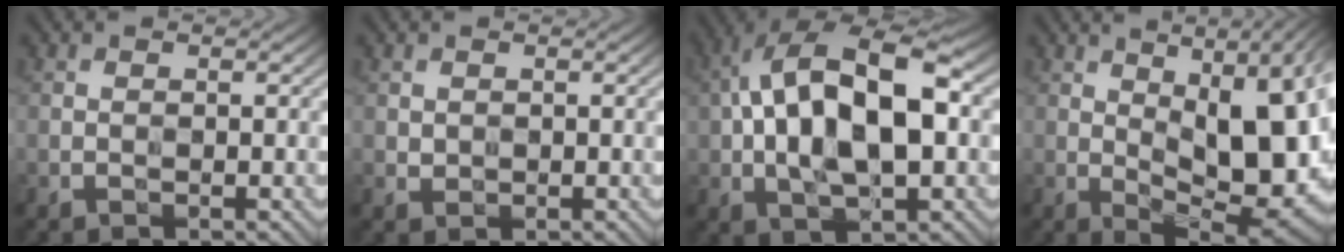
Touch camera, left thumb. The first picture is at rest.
{"total": 0.8, "force": [0.4, 0.7, 0.3], "torque": [-0.008, -0.003, 0.011]}
{"total": 15.1, "force": [1.2, 8.1, 12.7], "torque": [-0.235, 0.017, 0.017]}
{"total": 18.5, "force": [2.5, 7.6, 16.7], "torque": [-0.236, 0.023, 0.052]}